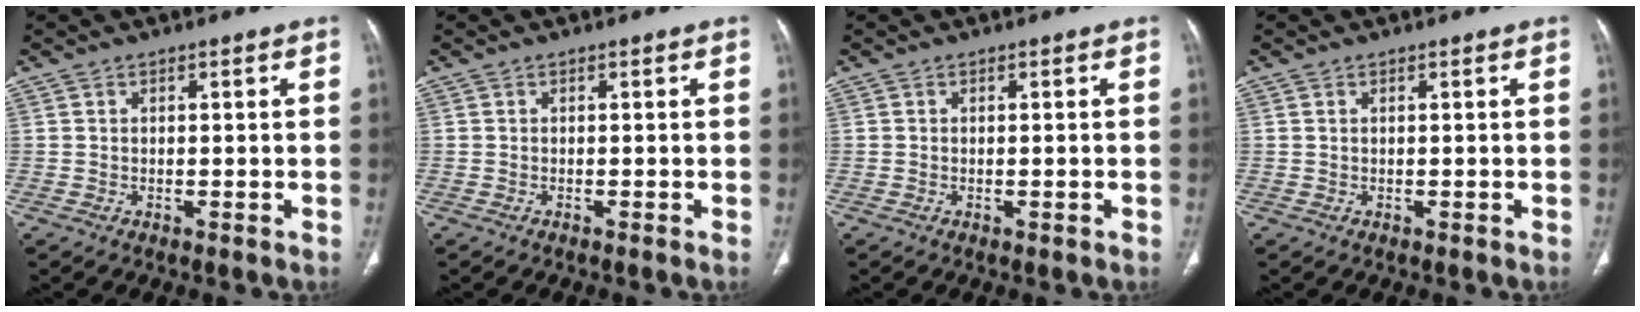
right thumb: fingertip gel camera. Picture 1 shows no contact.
{"total": 0.9, "force": [0.3, 0.1, -0.8], "torque": [0.015, 0.003, 0.003]}
{"total": 0.7, "force": [0.3, 0.2, -0.5], "torque": [0.006, 0.000, 0.008]}
{"total": 0.0}